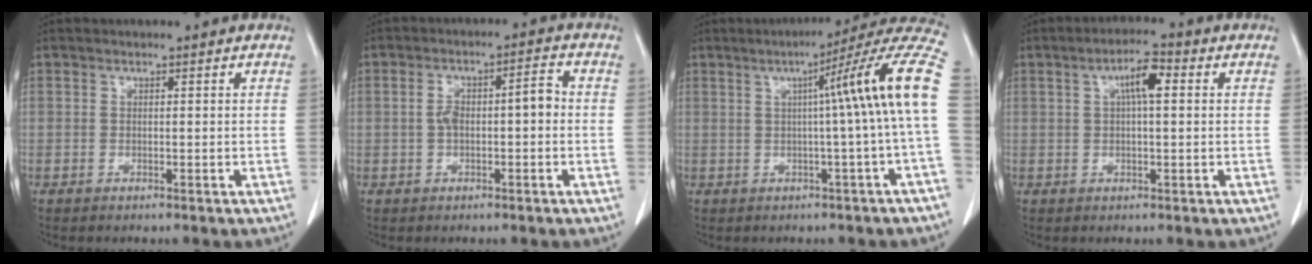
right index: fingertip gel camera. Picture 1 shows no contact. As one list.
[{"total": 5.8, "force": [-0.3, 2.0, 5.4], "torque": [-0.100, 0.030, -0.006]}, {"total": 14.7, "force": [1.5, -1.6, 14.6], "torque": [-0.181, 0.030, 0.009]}, {"total": 5.1, "force": [1.3, 1.2, 4.8], "torque": [-0.086, 0.014, 0.021]}]